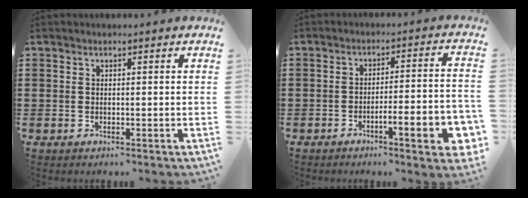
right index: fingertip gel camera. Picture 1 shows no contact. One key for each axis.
{"total": 7.7, "fx": -3.6, "fy": 1.3, "fz": 6.7, "tx": -0.106, "ty": -0.002, "tz": -0.060}